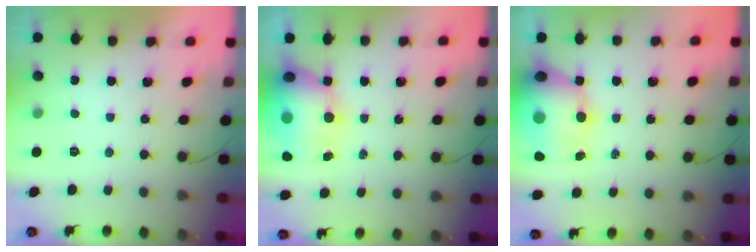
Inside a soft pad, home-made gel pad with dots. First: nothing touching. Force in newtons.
{"total": 15.3, "press": 14.9, "slide": 3.7}
{"total": 17.7, "press": 17.2, "slide": 4.4}